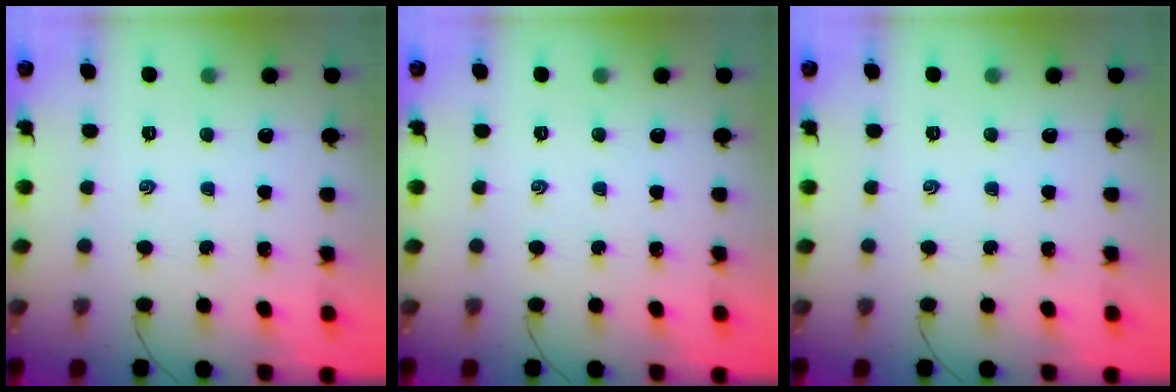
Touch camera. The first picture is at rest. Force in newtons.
{"total": 0.0}
{"total": 0.0}